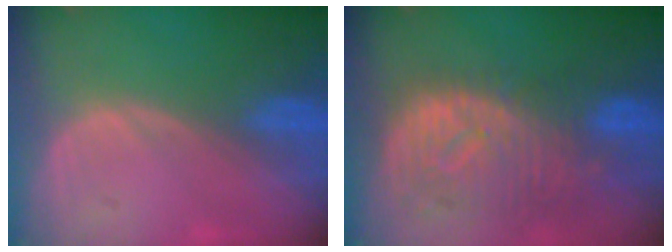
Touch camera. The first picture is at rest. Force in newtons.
{"total": 11.0, "press": 9.6, "slide": 5.4}